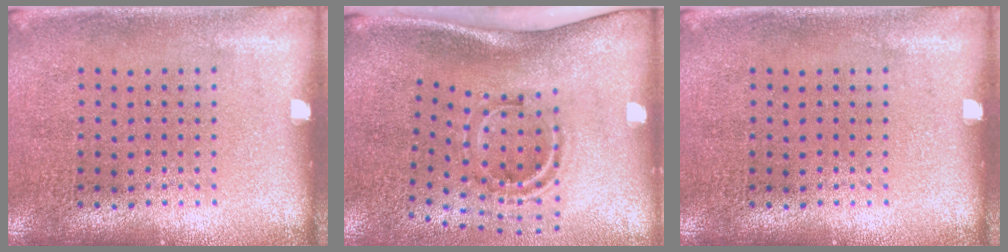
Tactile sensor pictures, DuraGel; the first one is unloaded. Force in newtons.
{"total": 2.1, "press": 1.2, "slide": 1.7}
{"total": 0.0}